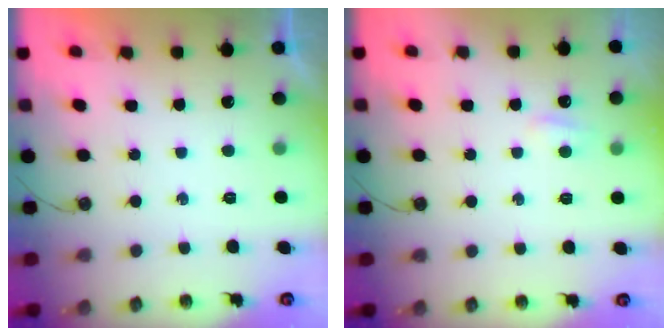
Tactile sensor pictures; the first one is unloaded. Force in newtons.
{"total": 3.2, "press": 3.2, "slide": 0.5}